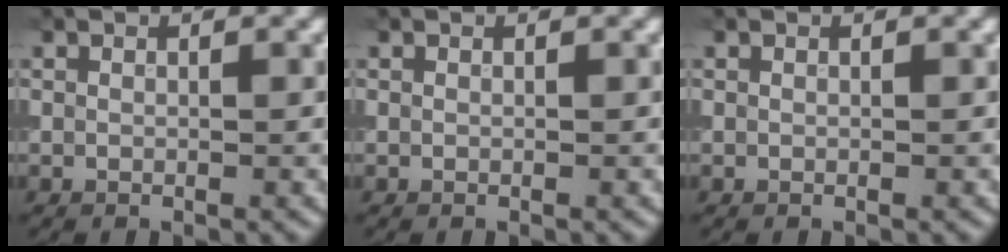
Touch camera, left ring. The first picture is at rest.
{"total": 0.0}
{"total": 0.0}